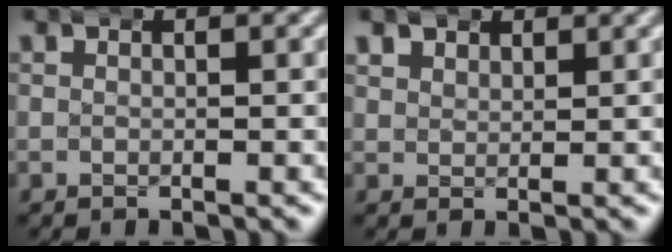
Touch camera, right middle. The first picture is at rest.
{"total": 1.8, "force": [1.4, 1.1, 0.4], "torque": [-0.013, -0.004, 0.029]}